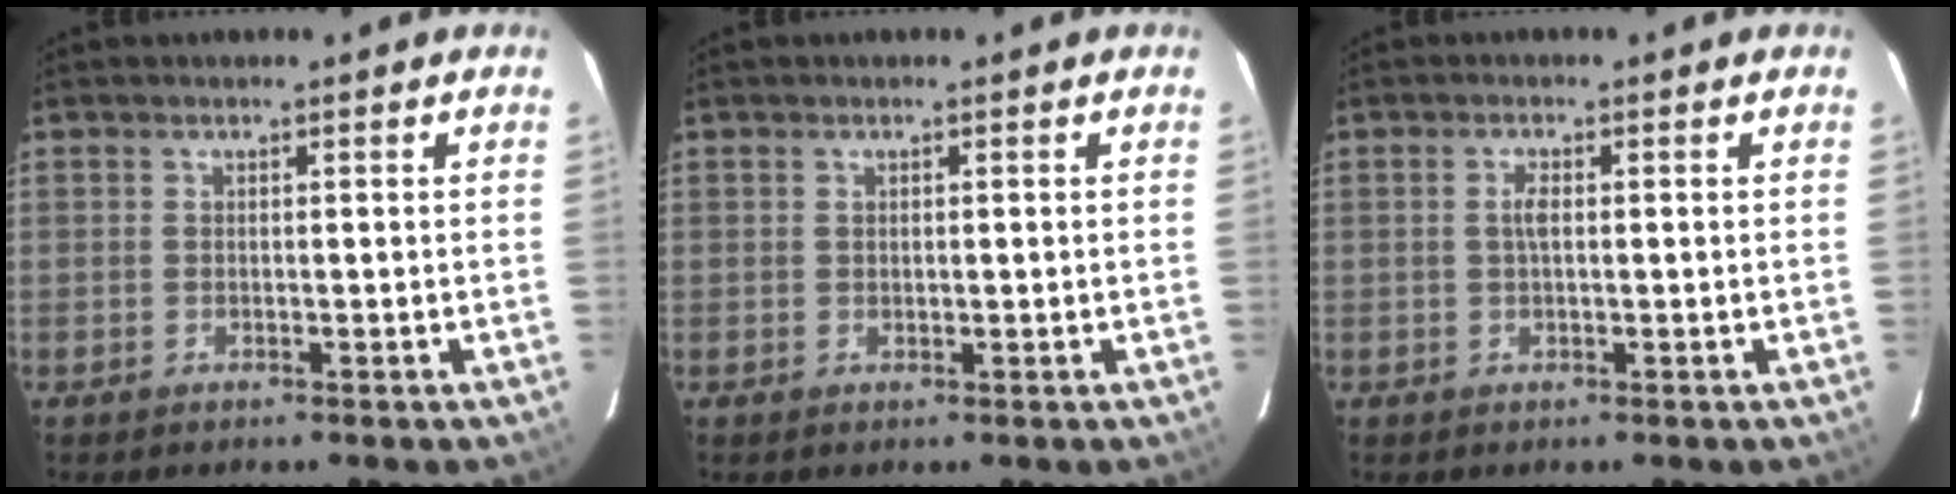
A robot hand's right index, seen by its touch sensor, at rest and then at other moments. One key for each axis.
{"total": 0.7, "fx": 0.2, "fy": 0.4, "fz": 0.5, "tx": -0.008, "ty": 0.002, "tz": 0.005}
{"total": 1.9, "fx": 0.1, "fy": 0.8, "fz": 1.7, "tx": -0.034, "ty": 0.003, "tz": 0.001}